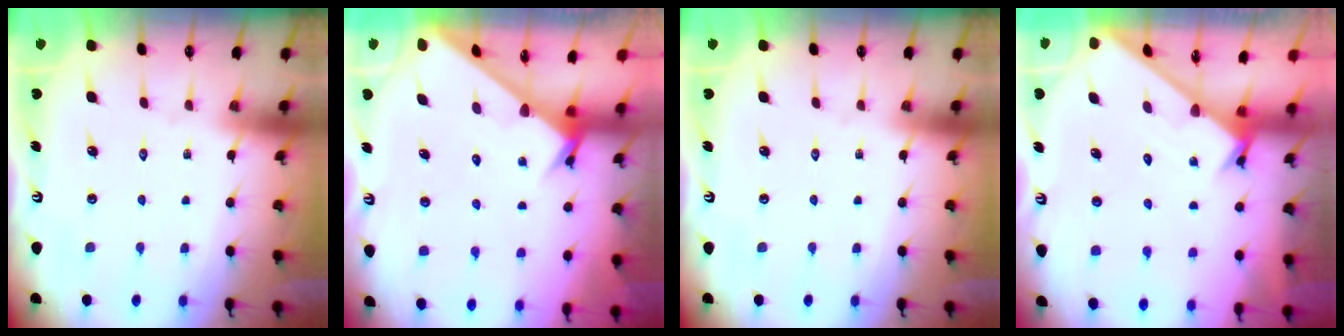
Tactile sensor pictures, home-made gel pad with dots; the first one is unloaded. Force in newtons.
{"total": 2.8, "press": 2.8, "slide": 0.1}
{"total": 0.0}
{"total": 1.7, "press": 1.7, "slide": 0.1}